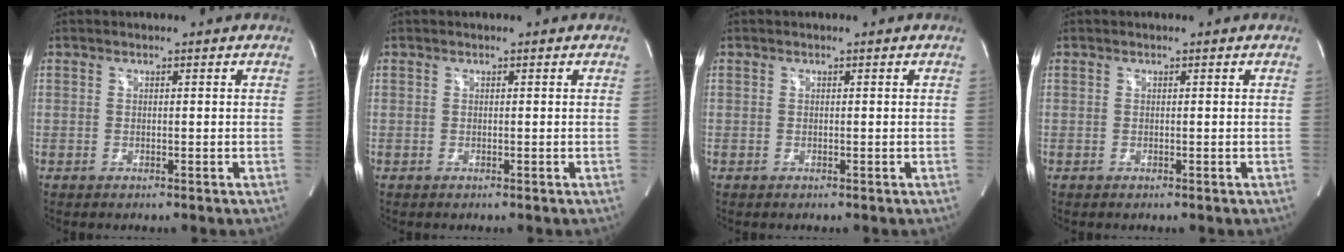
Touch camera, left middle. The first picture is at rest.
{"total": 0.0}
{"total": 0.0}
{"total": 0.0}